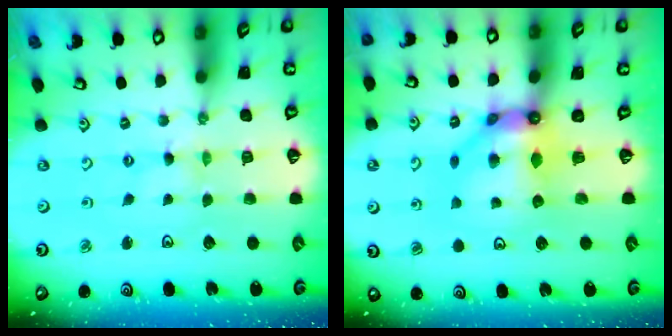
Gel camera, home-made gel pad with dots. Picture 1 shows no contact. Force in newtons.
{"total": 10.6, "press": 10.5, "slide": 0.9}